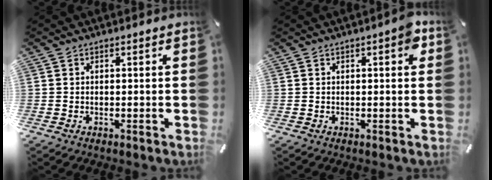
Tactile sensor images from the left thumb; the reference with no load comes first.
{"total": 3.5, "force": [0.9, 1.2, 3.2], "torque": [-0.040, -0.001, 0.008]}